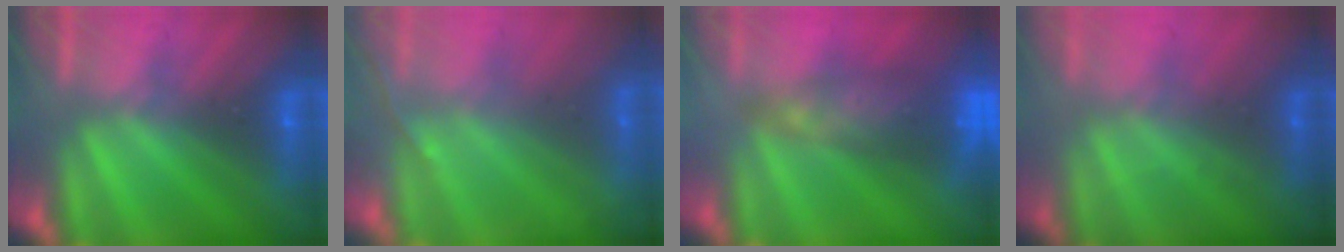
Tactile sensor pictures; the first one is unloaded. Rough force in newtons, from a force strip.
{"total": 1.3}
{"total": 6.9}
{"total": 1.4}